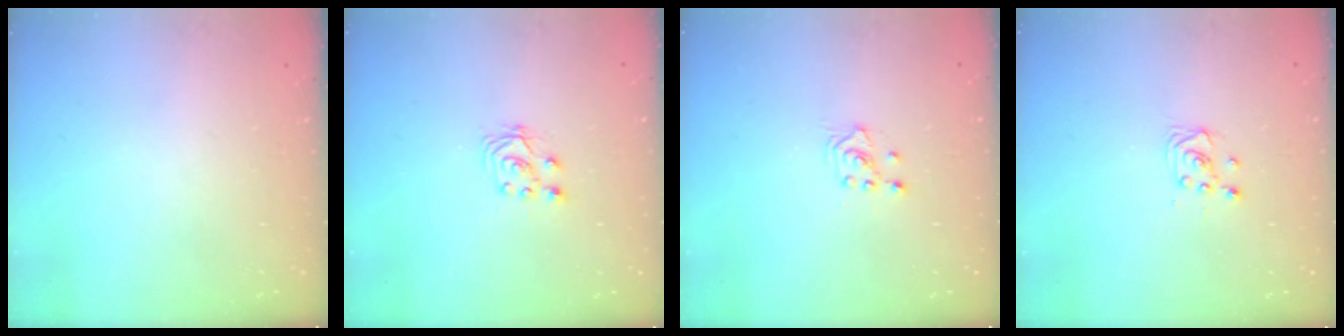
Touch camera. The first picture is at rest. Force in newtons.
{"total": 3.1, "press": 3.0, "slide": 0.7}
{"total": 2.5, "press": 2.4, "slide": 0.9}
{"total": 2.9, "press": 2.9, "slide": 0.4}